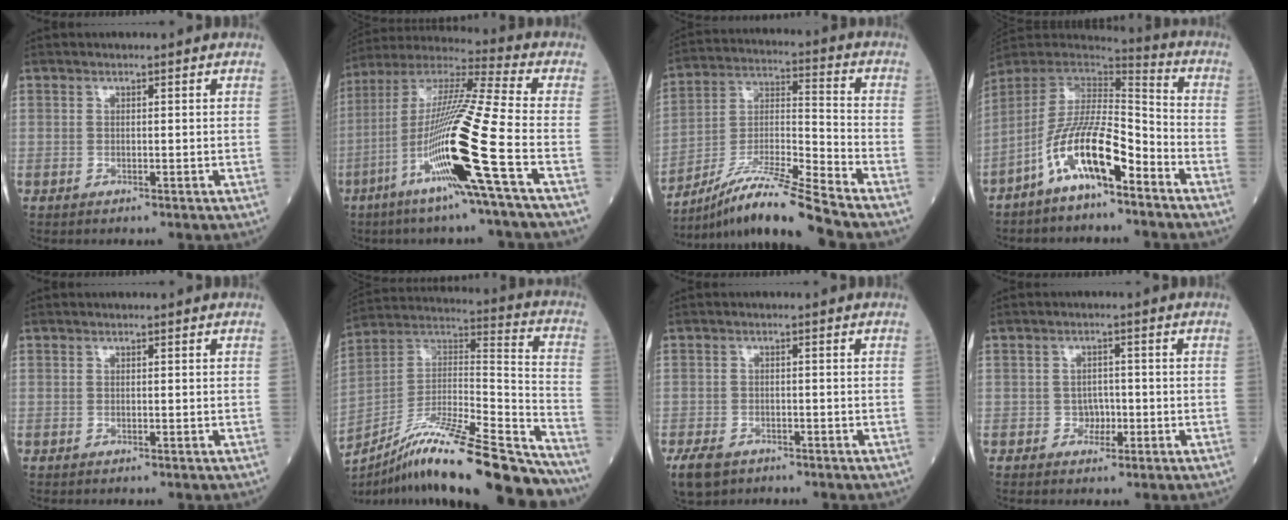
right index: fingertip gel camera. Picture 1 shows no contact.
{"total": 18.9, "force": [-6.8, -1.7, 17.6], "torque": [-0.357, -0.023, -0.141]}
{"total": 14.4, "force": [-12.1, -1.5, 7.7], "torque": [-0.141, -0.006, -0.220]}
{"total": 12.9, "force": [-7.3, 2.9, 10.3], "torque": [-0.200, 0.008, -0.136]}
{"total": 0.0}
{"total": 27.4, "force": [-21.9, 3.0, 16.2], "torque": [-0.236, -0.006, -0.360]}
{"total": 5.2, "force": [-3.6, 3.1, 2.2], "torque": [-0.046, -0.005, -0.059]}
{"total": 2.4, "force": [-0.8, 1.9, 1.2], "torque": [-0.008, 0.007, -0.011]}